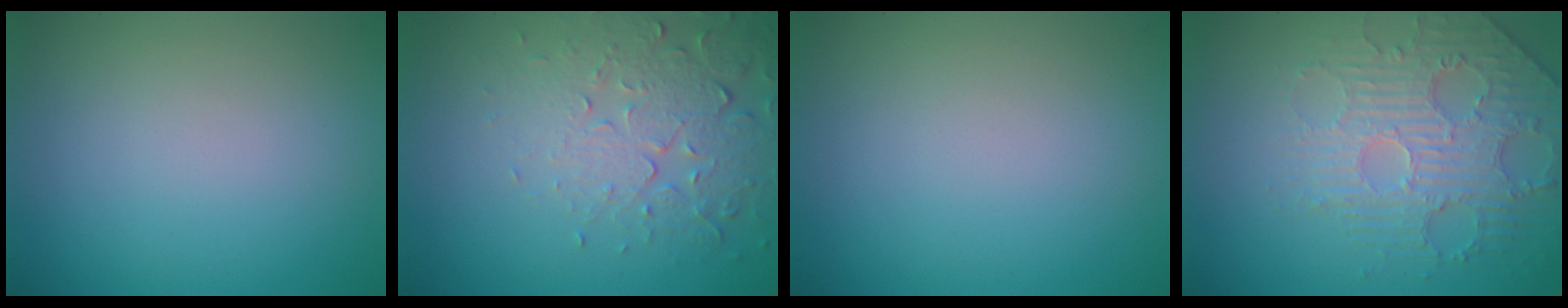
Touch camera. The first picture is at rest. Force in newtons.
{"total": 5.1, "press": 3.7, "slide": 3.5}
{"total": 0.0}
{"total": 4.8, "press": 3.8, "slide": 3.0}